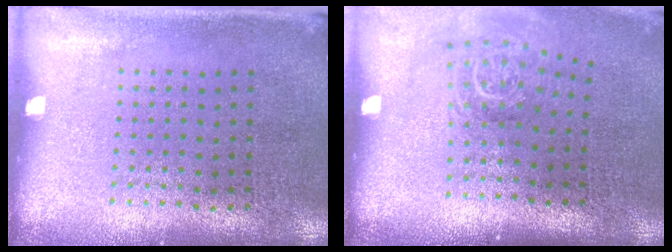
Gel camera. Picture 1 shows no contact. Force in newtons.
{"total": 1.8, "press": 1.2, "slide": 1.3}